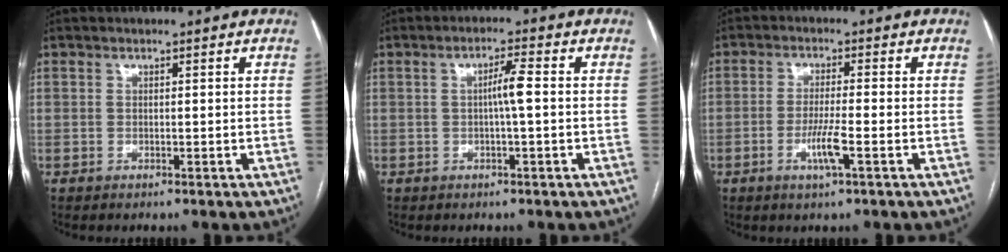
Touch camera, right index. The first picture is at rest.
{"total": 3.3, "force": [0.0, 0.2, 3.3], "torque": [-0.058, 0.006, -0.001]}
{"total": 4.7, "force": [-1.8, 0.0, 4.4], "torque": [-0.086, -0.009, -0.034]}